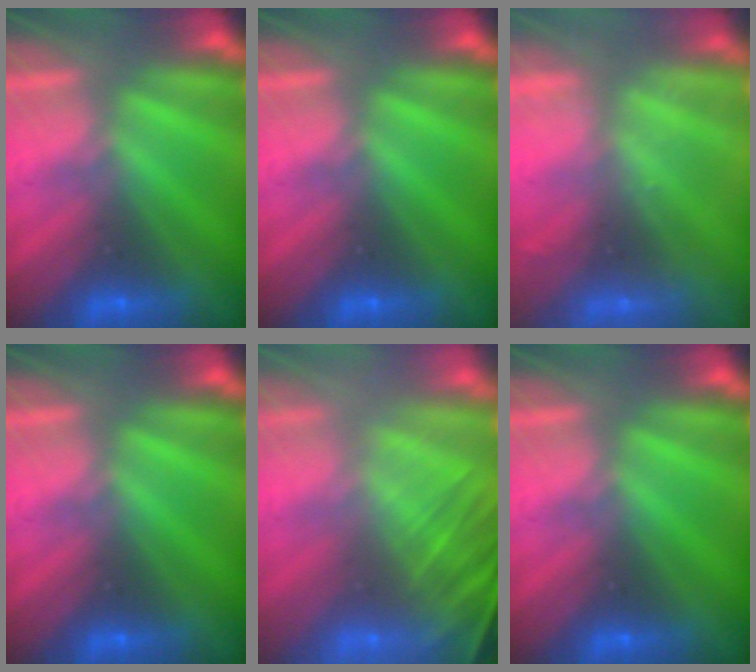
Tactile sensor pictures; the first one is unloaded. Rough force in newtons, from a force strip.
{"total": 0.0}
{"total": 2.3}
{"total": 0.0}
{"total": 6.5}
{"total": 0.0}